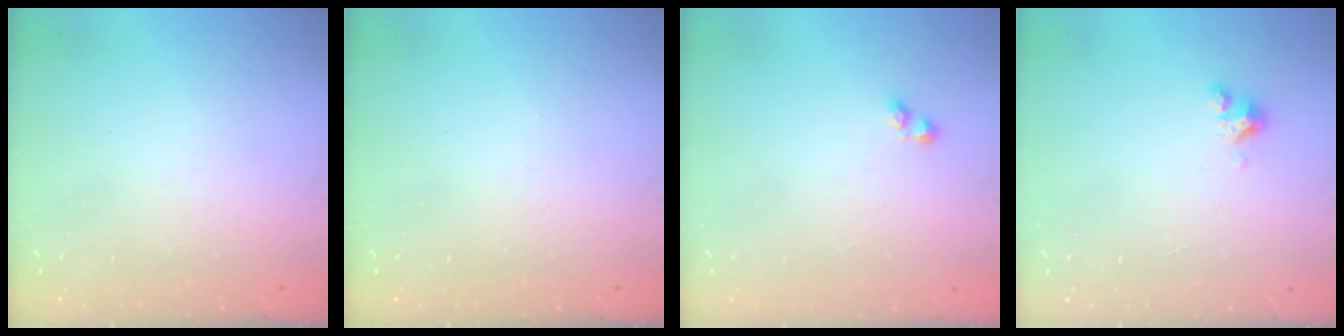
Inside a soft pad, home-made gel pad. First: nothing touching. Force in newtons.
{"total": 0.0}
{"total": 1.6, "press": 1.5, "slide": 0.4}
{"total": 2.5, "press": 2.5, "slide": 0.2}